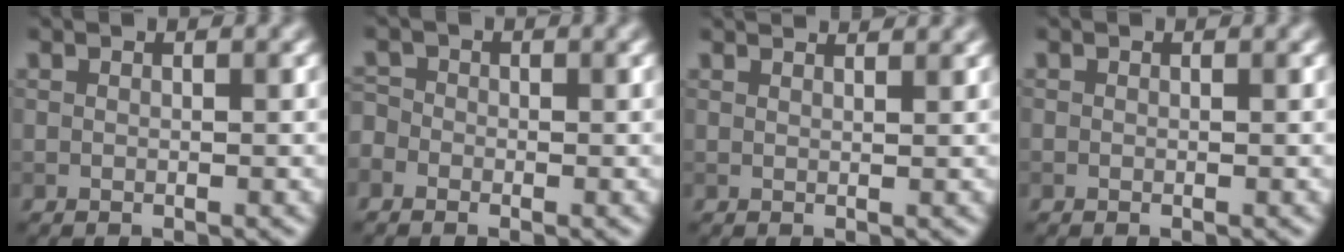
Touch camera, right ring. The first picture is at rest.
{"total": 1.5, "force": [-0.9, 1.1, 0.5], "torque": [-0.008, 0.005, -0.021]}
{"total": 3.2, "force": [2.6, 1.0, 1.4], "torque": [-0.003, 0.016, 0.005]}
{"total": 0.0}